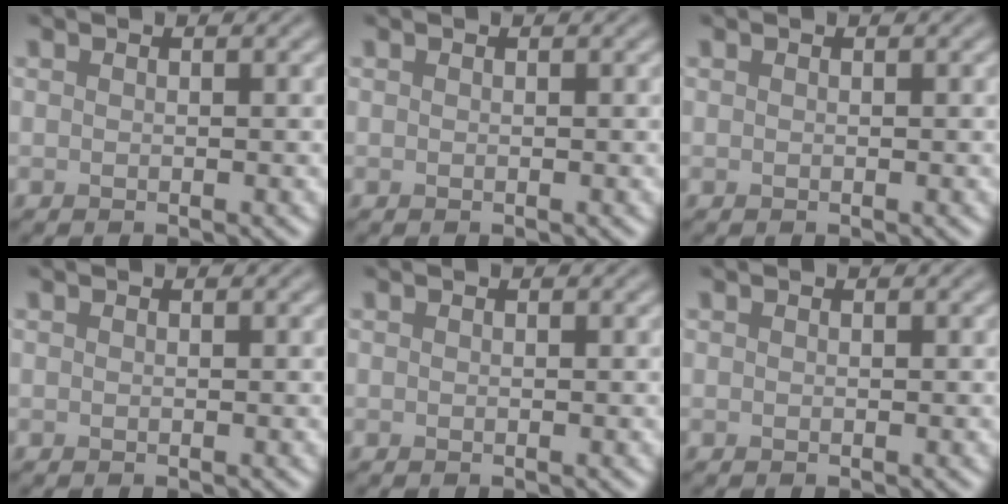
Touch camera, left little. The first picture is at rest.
{"total": 0.0}
{"total": 0.0}
{"total": 0.0}
{"total": 0.0}
{"total": 0.0}